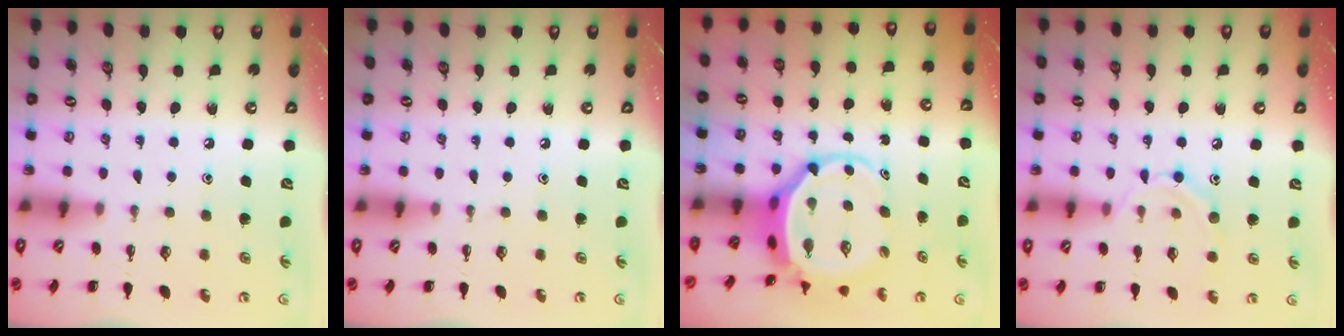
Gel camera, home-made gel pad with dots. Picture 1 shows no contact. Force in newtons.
{"total": 0.0}
{"total": 5.6, "press": 5.4, "slide": 1.2}
{"total": 8.2, "press": 8.2, "slide": 0.8}